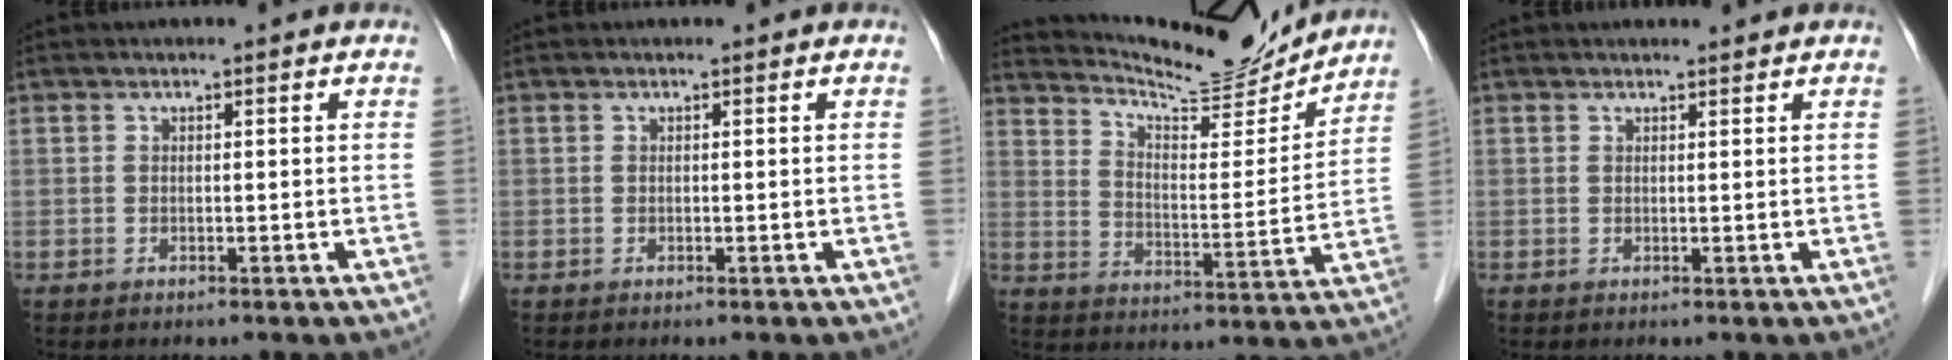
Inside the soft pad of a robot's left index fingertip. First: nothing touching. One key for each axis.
{"total": 0.0}
{"total": 14.9, "fx": 14.5, "fy": 1.1, "fz": 3.2, "tx": -0.064, "ty": -0.024, "tz": 0.216}
{"total": 1.8, "fx": 1.8, "fy": 0.2, "fz": 0.3, "tx": -0.008, "ty": 0.011, "tz": 0.026}